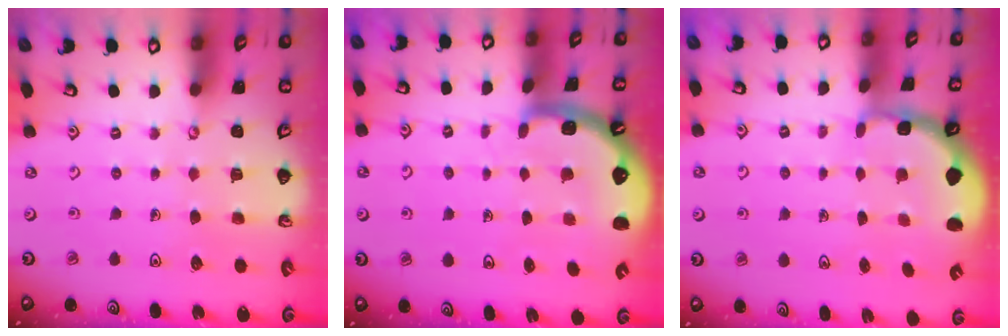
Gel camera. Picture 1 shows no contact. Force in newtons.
{"total": 3.0, "press": 3.0, "slide": 0.4}
{"total": 1.8, "press": 1.7, "slide": 0.5}